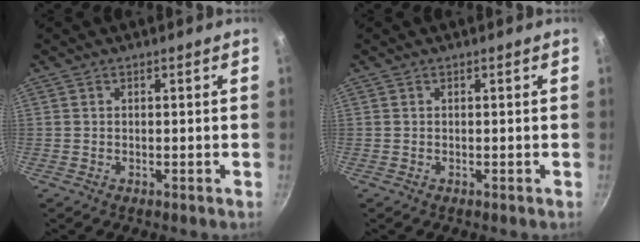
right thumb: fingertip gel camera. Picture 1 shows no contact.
{"total": 0.0}